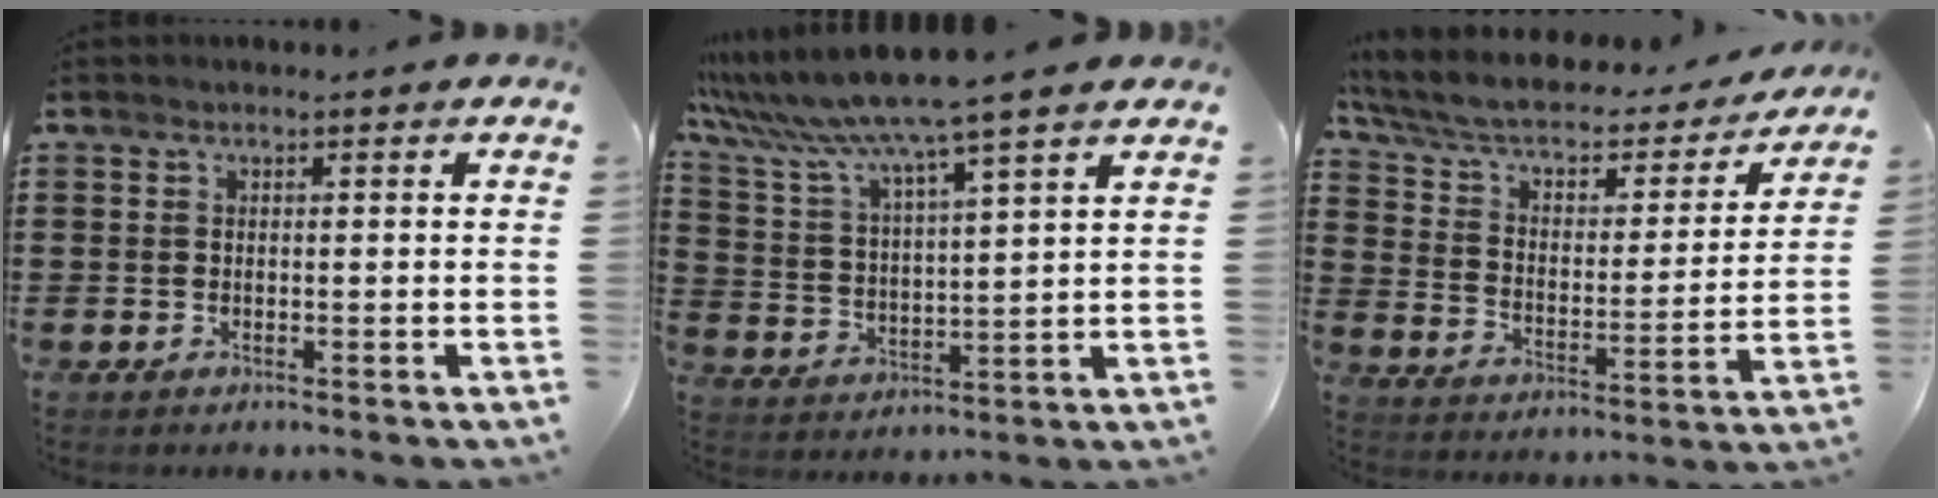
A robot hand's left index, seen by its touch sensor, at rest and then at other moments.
{"total": 8.5, "force": [7.3, -0.9, 4.2], "torque": [-0.112, -0.049, 0.119]}
{"total": 5.8, "force": [4.0, 2.6, 3.4], "torque": [-0.083, -0.029, 0.064]}